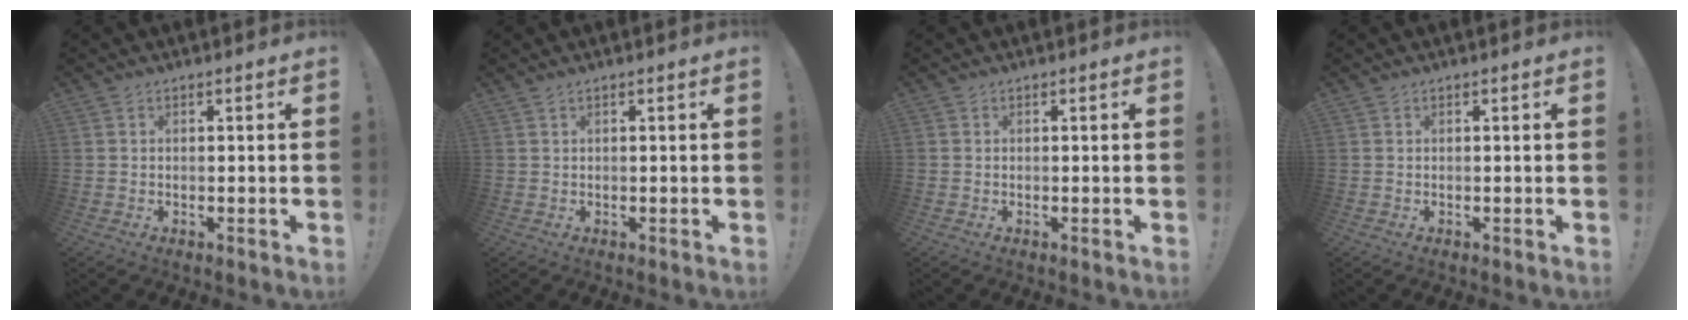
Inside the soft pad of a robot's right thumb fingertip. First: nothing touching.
{"total": 0.5, "force": [0.4, -0.2, 0.3], "torque": [-0.013, 0.002, 0.008]}
{"total": 0.0}
{"total": 0.0}